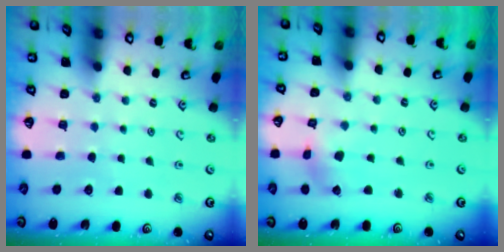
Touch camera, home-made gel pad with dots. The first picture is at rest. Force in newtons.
{"total": 1.4, "press": 1.3, "slide": 0.3}